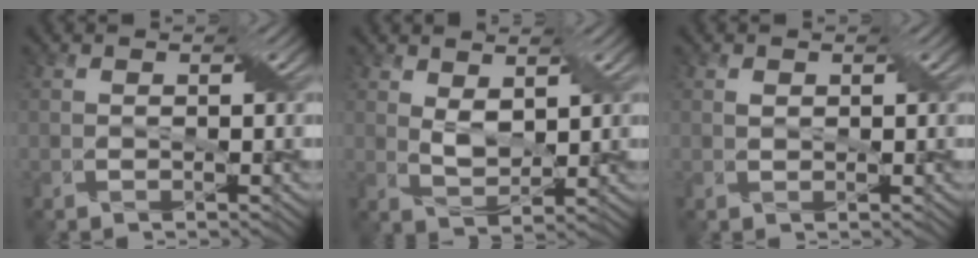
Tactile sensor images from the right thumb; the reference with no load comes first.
{"total": 3.2, "force": [1.6, 1.6, 2.3], "torque": [-0.056, -0.005, 0.034]}
{"total": 0.5, "force": [0.2, 0.4, 0.3], "torque": [-0.009, -0.001, 0.005]}